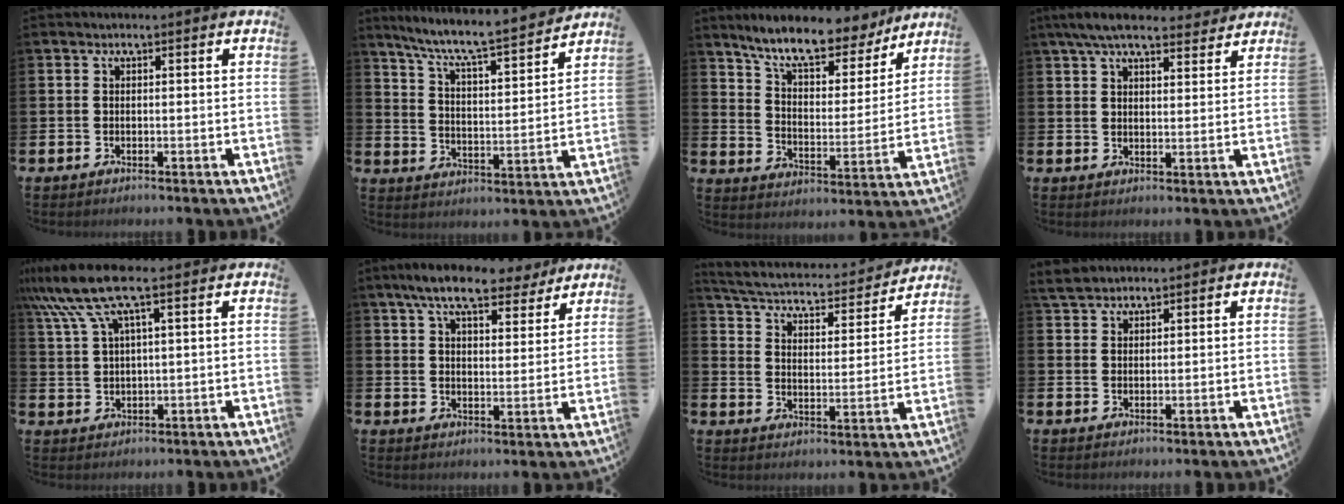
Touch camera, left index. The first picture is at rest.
{"total": 7.8, "force": [7.2, 0.2, 2.9], "torque": [-0.089, -0.057, 0.121]}
{"total": 10.2, "force": [9.0, 2.7, 3.9], "torque": [-0.101, -0.057, 0.155]}
{"total": 6.7, "force": [6.1, 1.5, 2.4], "torque": [-0.053, -0.022, 0.110]}
{"total": 9.0, "force": [5.7, 2.4, 6.5], "torque": [-0.152, -0.003, 0.103]}
{"total": 9.0, "force": [7.9, 2.4, 3.8], "torque": [-0.081, -0.031, 0.138]}
{"total": 4.7, "force": [4.3, 1.2, 1.6], "torque": [-0.058, -0.038, 0.063]}
{"total": 3.0, "force": [2.9, 0.8, 0.4], "torque": [-0.012, -0.005, 0.055]}